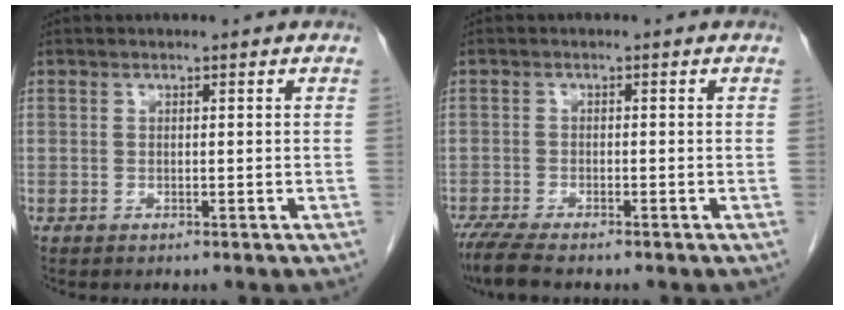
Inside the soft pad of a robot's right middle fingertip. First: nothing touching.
{"total": 5.8, "force": [-4.7, 1.1, 3.3], "torque": [-0.064, -0.016, -0.079]}